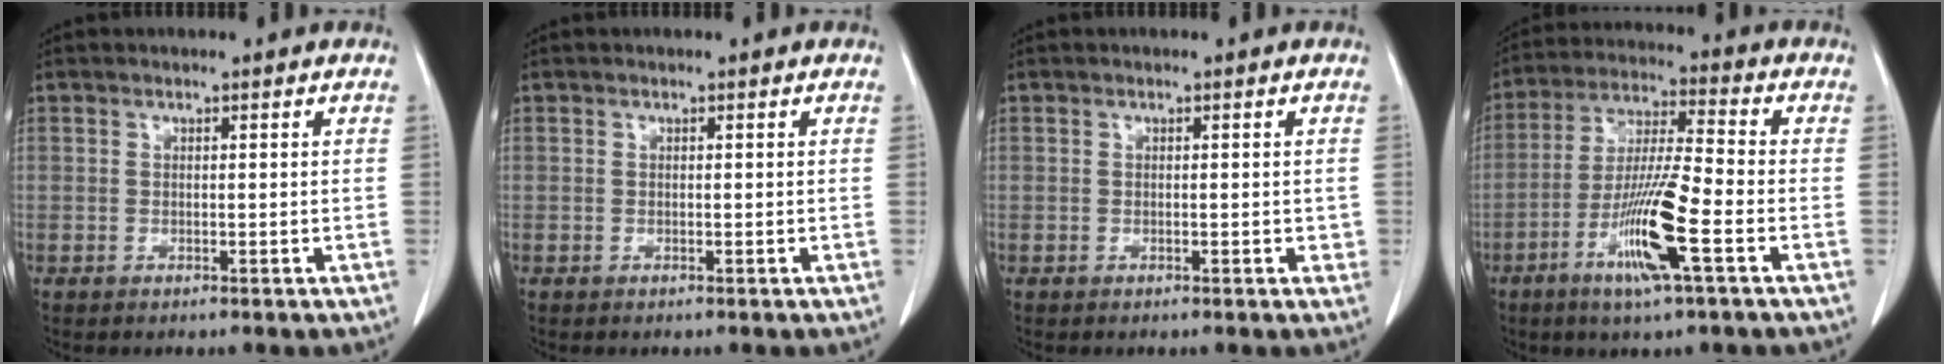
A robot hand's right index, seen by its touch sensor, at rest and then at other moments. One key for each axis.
{"total": 0.0}
{"total": 1.2, "fx": -0.2, "fy": 0.6, "fz": 1.0, "tx": -0.010, "ty": 0.002, "tz": -0.003}
{"total": 12.4, "fx": -5.1, "fy": 0.2, "fz": 11.3, "tx": -0.221, "ty": -0.015, "tz": -0.098}